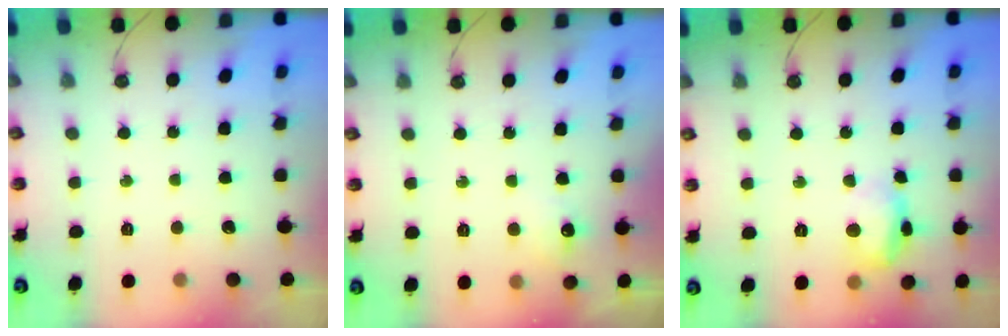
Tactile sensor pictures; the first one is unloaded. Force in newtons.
{"total": 6.1, "press": 6.0, "slide": 0.9}
{"total": 12.1, "press": 12.1, "slide": 0.9}